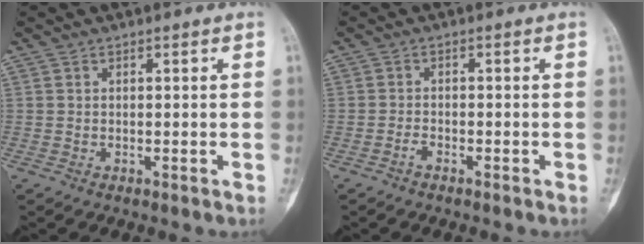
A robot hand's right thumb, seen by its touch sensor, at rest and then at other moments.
{"total": 1.3, "force": [-1.1, 0.4, 0.6], "torque": [-0.017, 0.005, -0.023]}